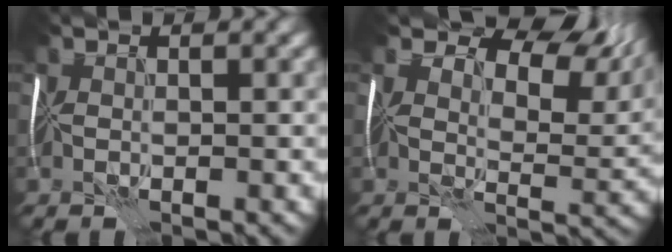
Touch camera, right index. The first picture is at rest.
{"total": 10.7, "force": [6.6, 5.6, 6.3], "torque": [-0.079, -0.003, 0.101]}